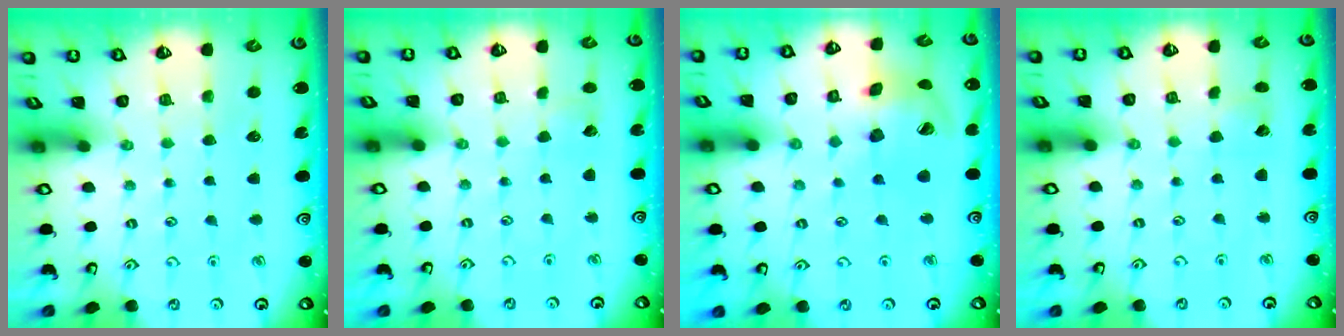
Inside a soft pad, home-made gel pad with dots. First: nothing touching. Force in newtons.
{"total": 1.7, "press": 1.7, "slide": 0.1}
{"total": 17.3, "press": 17.2, "slide": 2.6}
{"total": 2.4, "press": 2.3, "slide": 0.3}